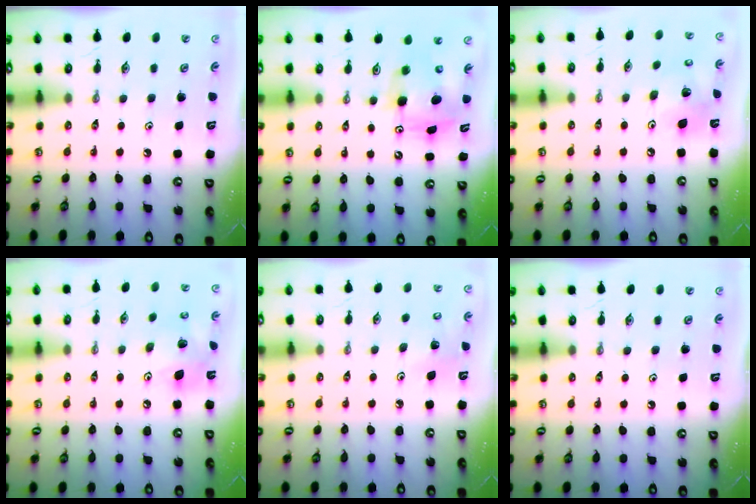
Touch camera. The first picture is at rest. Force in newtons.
{"total": 6.8, "press": 6.5, "slide": 1.9}
{"total": 14.4, "press": 14.1, "slide": 3.3}
{"total": 12.6, "press": 12.5, "slide": 2.2}
{"total": 5.0, "press": 4.5, "slide": 2.3}
{"total": 0.0}